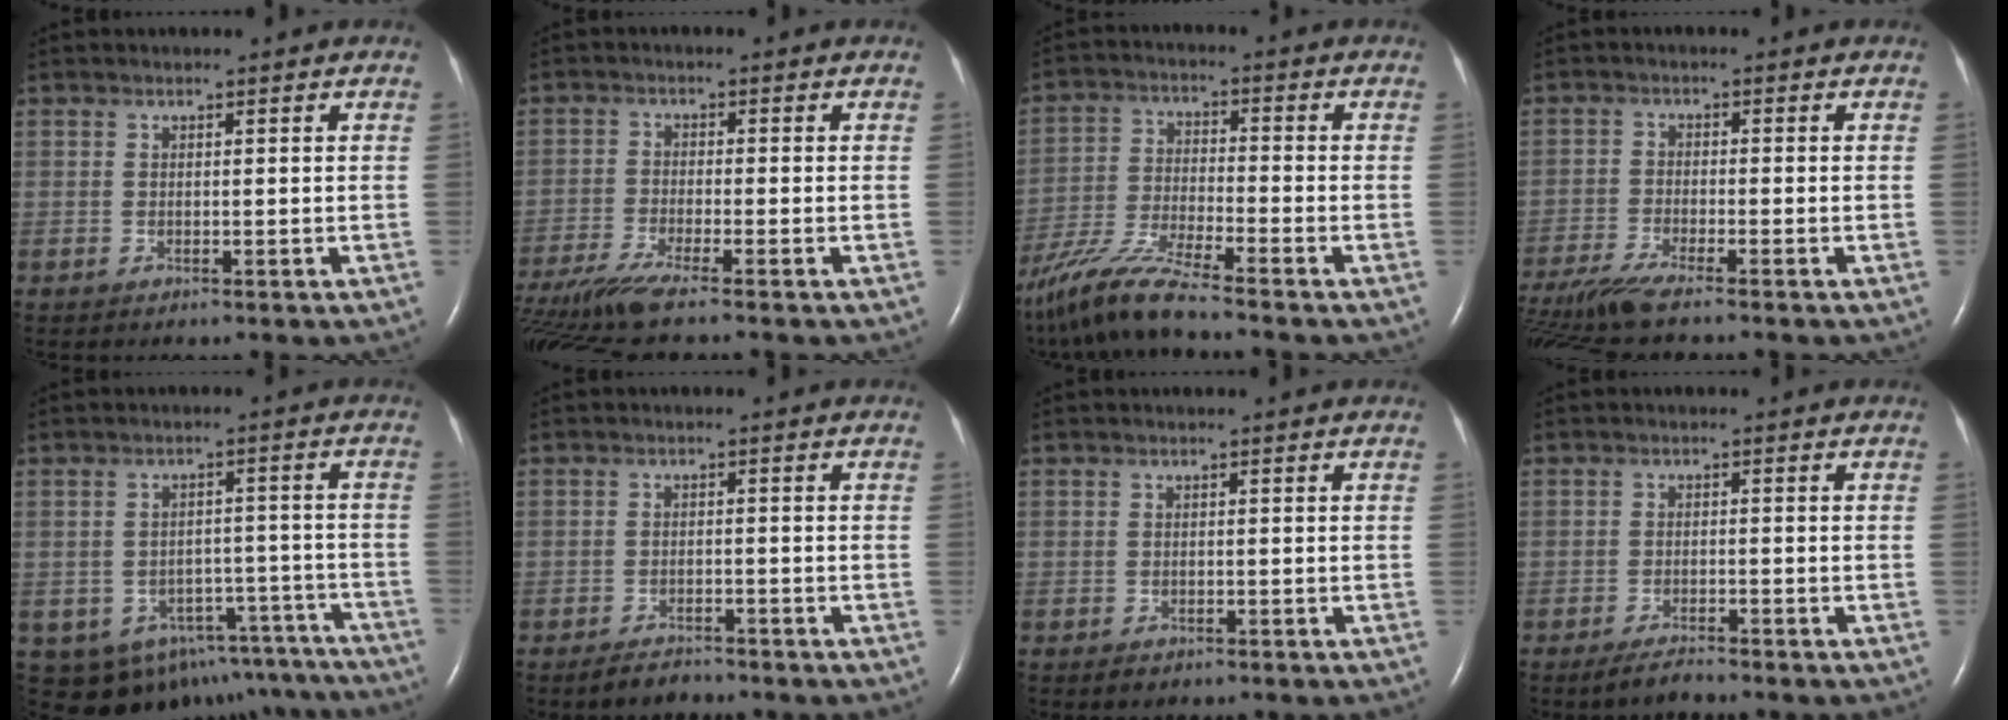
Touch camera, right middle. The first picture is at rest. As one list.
[{"total": 8.8, "force": [-7.2, -0.5, 5.0], "torque": [-0.096, -0.024, -0.129]}, {"total": 9.9, "force": [-8.3, -0.7, 5.3], "torque": [-0.111, -0.028, -0.161]}, {"total": 8.2, "force": [-6.9, -0.3, 4.4], "torque": [-0.084, -0.025, -0.124]}, {"total": 16.5, "force": [-12.3, 9.5, 5.2], "torque": [-0.064, 0.043, -0.133]}, {"total": 2.8, "force": [-2.4, 1.0, 0.9], "torque": [-0.025, -0.002, -0.037]}, {"total": 1.1, "force": [-0.7, 0.7, 0.4], "torque": [-0.009, 0.001, -0.007]}, {"total": 2.8, "force": [-2.5, 0.3, 1.3], "torque": [-0.035, -0.008, -0.044]}]